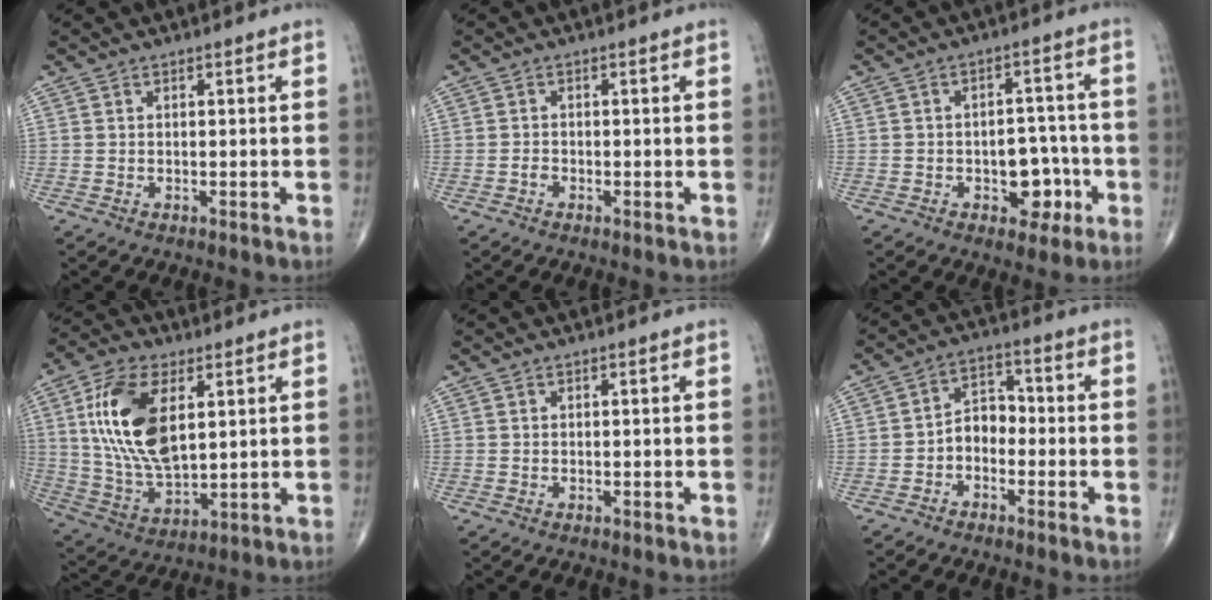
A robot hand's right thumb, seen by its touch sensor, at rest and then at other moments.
{"total": 0.9, "force": [-0.6, 0.5, 0.4], "torque": [-0.004, 0.003, -0.014]}
{"total": 7.8, "force": [-2.7, 5.1, 5.2], "torque": [-0.032, 0.030, -0.033]}
{"total": 17.2, "force": [4.6, 8.7, 14.1], "torque": [-0.270, -0.014, 0.092]}
{"total": 0.0}
{"total": 5.5, "force": [-1.9, 3.9, 3.4], "torque": [-0.038, 0.033, -0.048]}